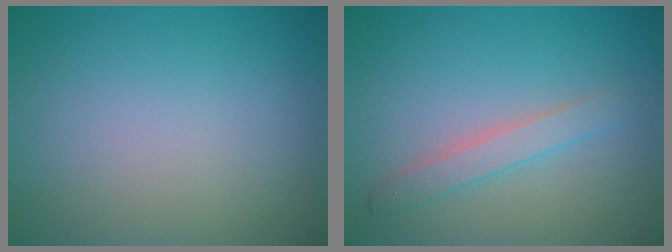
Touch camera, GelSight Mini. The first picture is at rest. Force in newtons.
{"total": 2.1, "press": 2.1, "slide": 0.0}